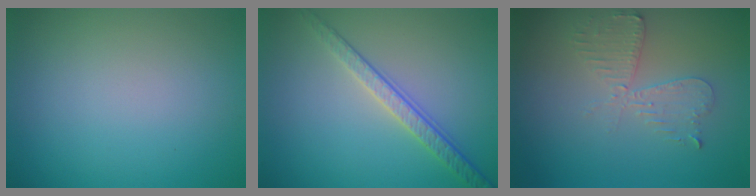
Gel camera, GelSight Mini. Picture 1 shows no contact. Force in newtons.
{"total": 2.8, "press": 2.4, "slide": 1.5}
{"total": 2.6, "press": 2.5, "slide": 0.5}